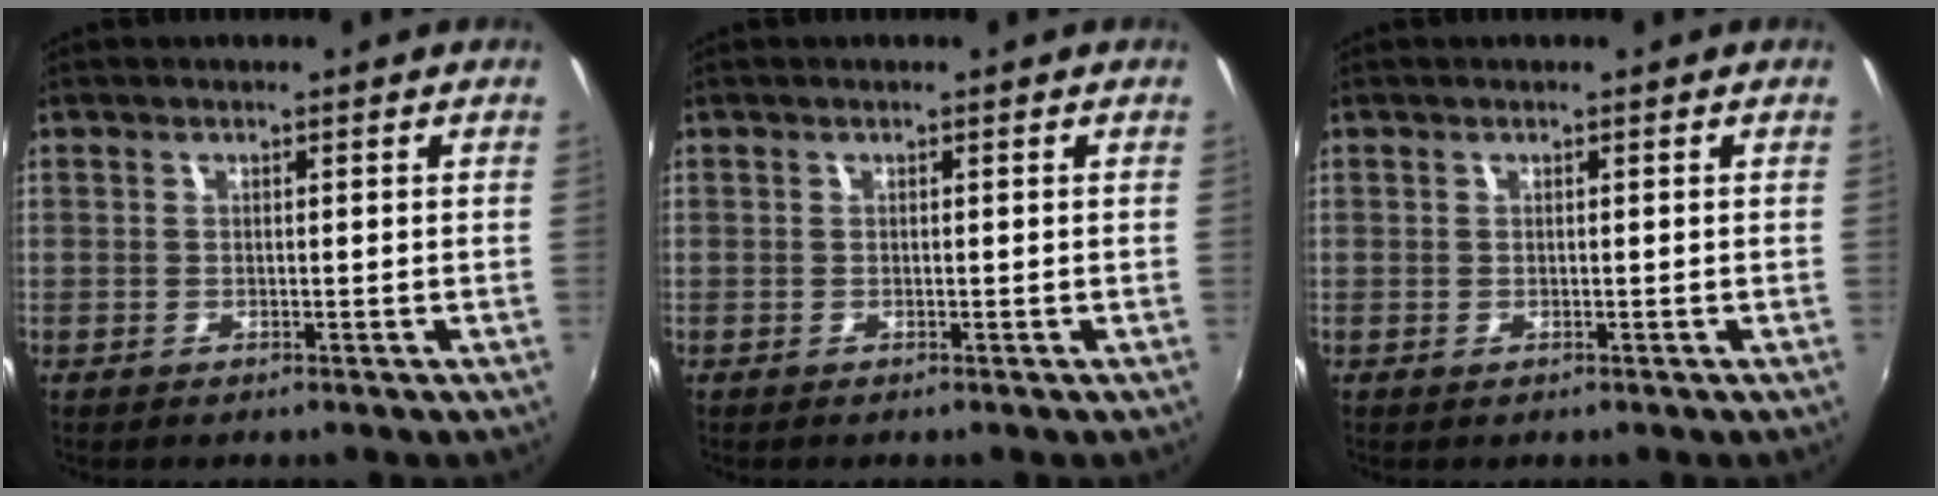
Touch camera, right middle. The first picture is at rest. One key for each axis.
{"total": 0.0}
{"total": 0.0}